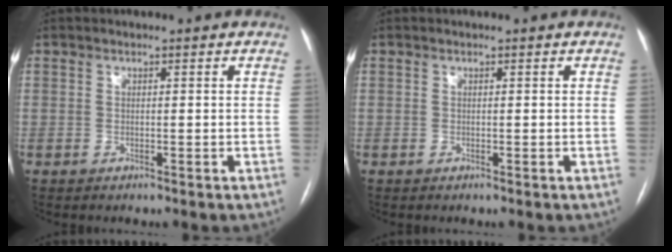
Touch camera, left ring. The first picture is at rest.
{"total": 0.0}